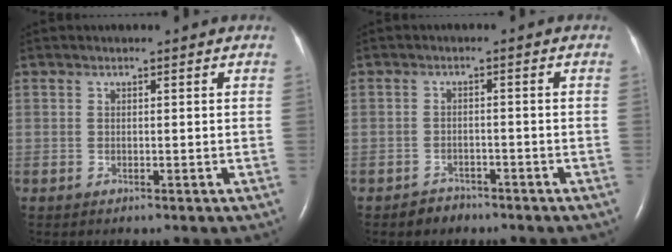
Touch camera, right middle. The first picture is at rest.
{"total": 2.3, "force": [-1.9, 1.3, 0.2], "torque": [-0.015, 0.002, -0.029]}